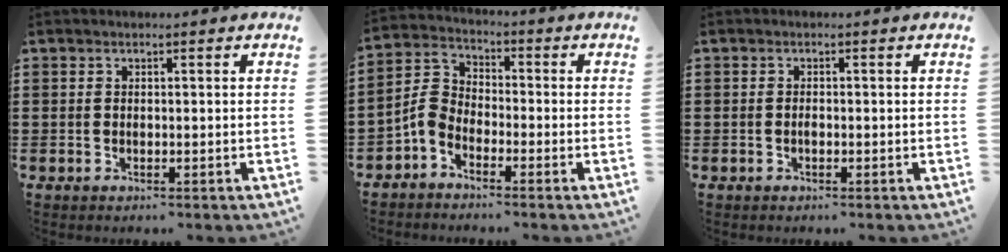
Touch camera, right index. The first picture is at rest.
{"total": 4.0, "force": [-2.7, 2.3, 1.8], "torque": [-0.068, -0.003, -0.064]}
{"total": 0.6, "force": [-0.3, 0.1, 0.6], "torque": [-0.012, -0.006, -0.003]}